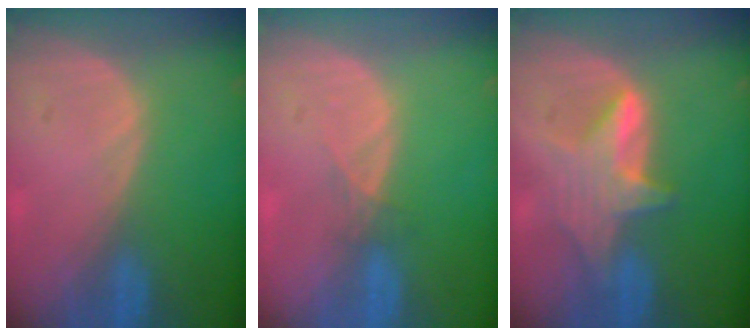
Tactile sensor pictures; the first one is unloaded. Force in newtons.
{"total": 1.1, "press": 1.1, "slide": 0.2}
{"total": 5.9, "press": 5.9, "slide": 0.5}